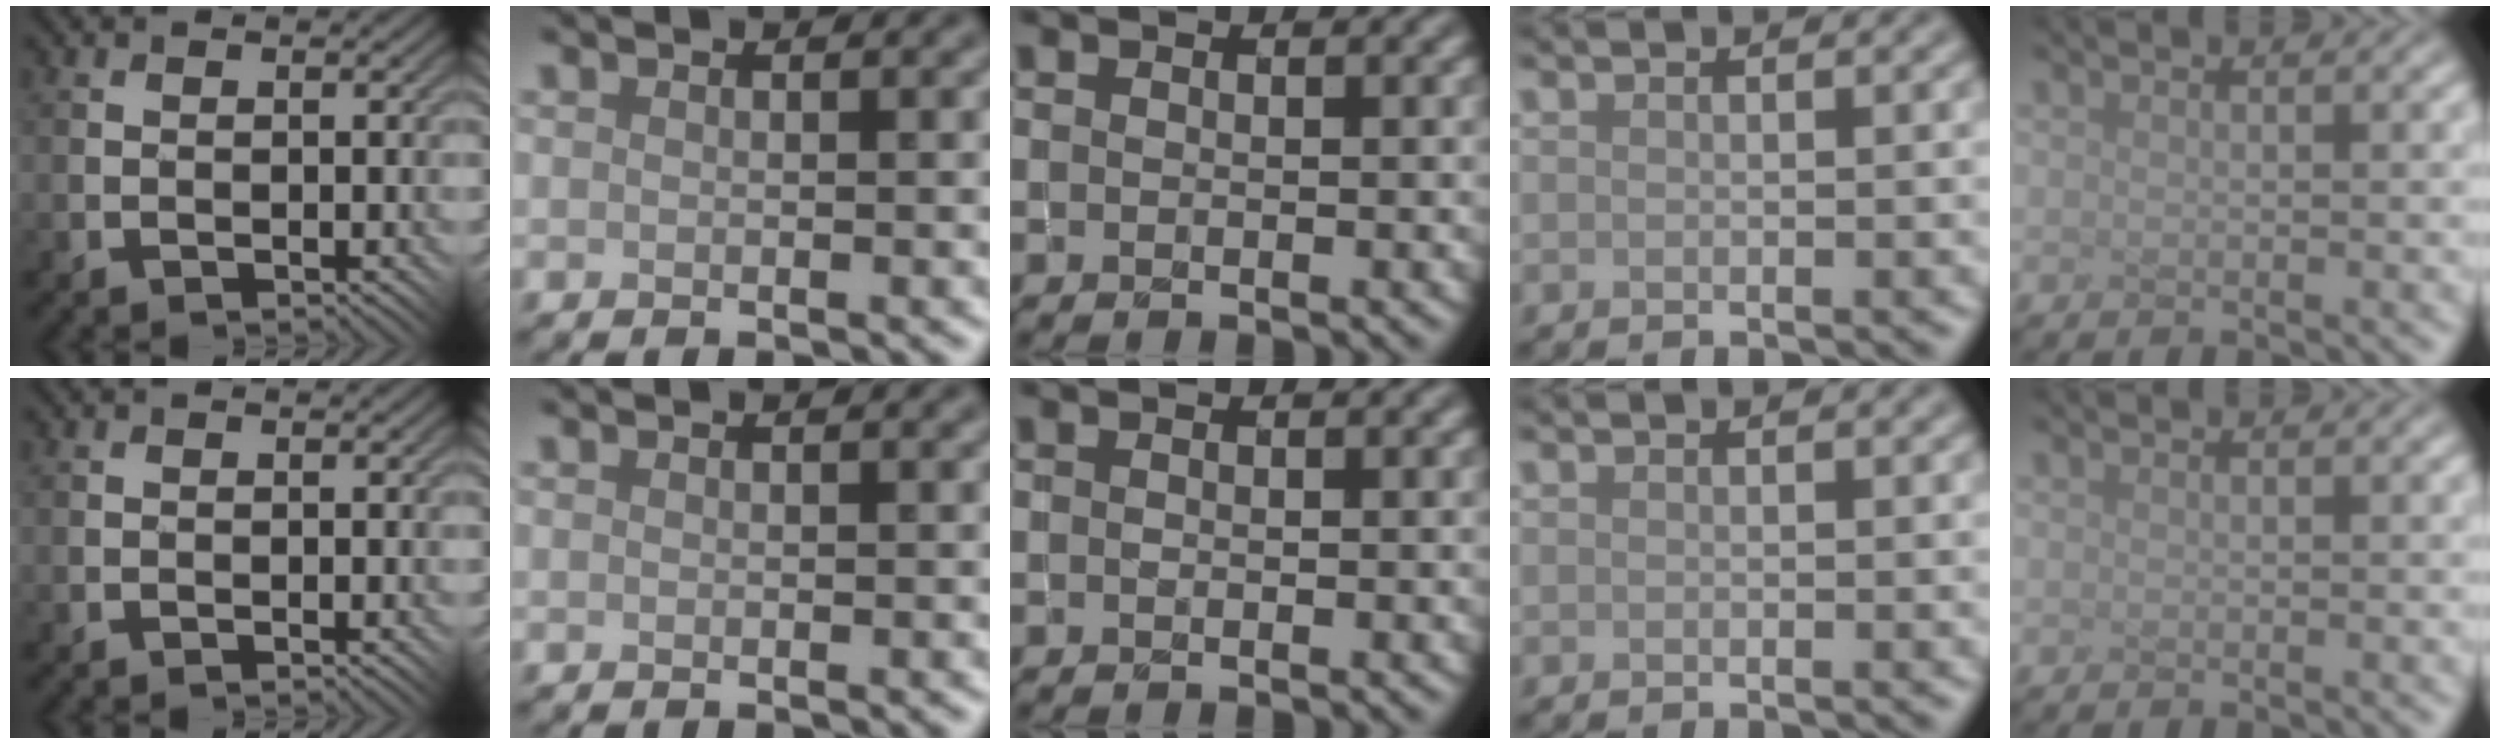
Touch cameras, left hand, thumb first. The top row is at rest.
{}